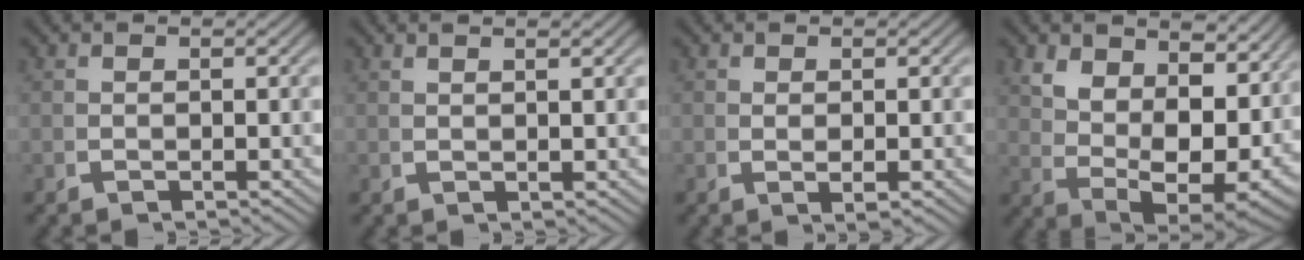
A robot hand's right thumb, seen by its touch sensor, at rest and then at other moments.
{"total": 1.4, "force": [1.2, -0.4, 0.7], "torque": [-0.007, 0.007, 0.023]}
{"total": 1.1, "force": [0.2, 0.2, 1.1], "torque": [-0.020, 0.000, 0.007]}
{"total": 11.5, "force": [2.2, 6.7, 9.0], "torque": [-0.172, -0.043, 0.060]}